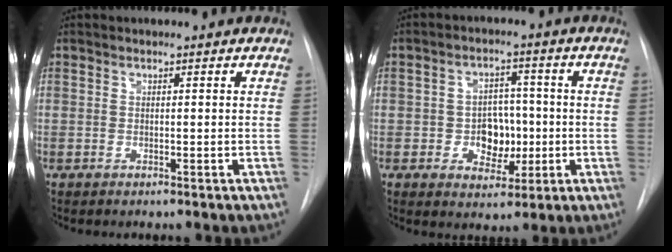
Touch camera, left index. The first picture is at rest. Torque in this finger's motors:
{"motor_torque": [0.21, 0.09, 0.09, 0.02]}